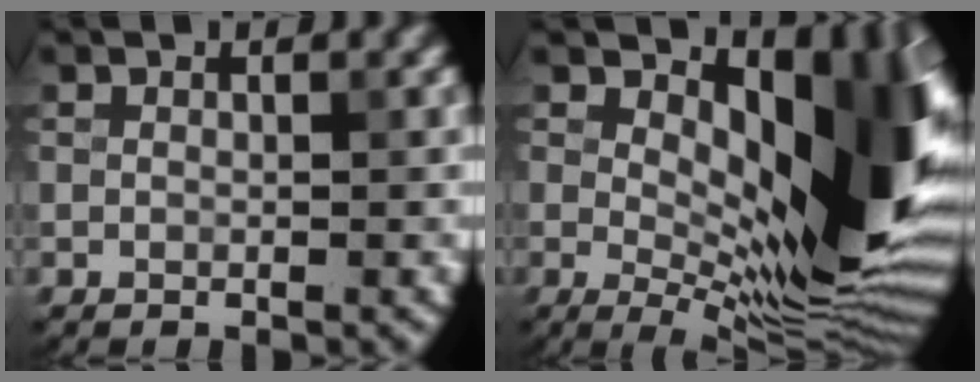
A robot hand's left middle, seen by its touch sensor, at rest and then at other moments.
{"total": 14.5, "force": [2.9, 6.5, 12.6], "torque": [-0.148, -0.007, 0.048]}